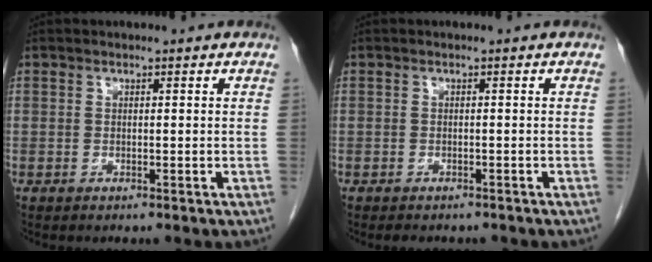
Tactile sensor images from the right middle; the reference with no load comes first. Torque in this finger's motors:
{"motor_torque": [0.35, -0.16, -0.01, 0.01]}